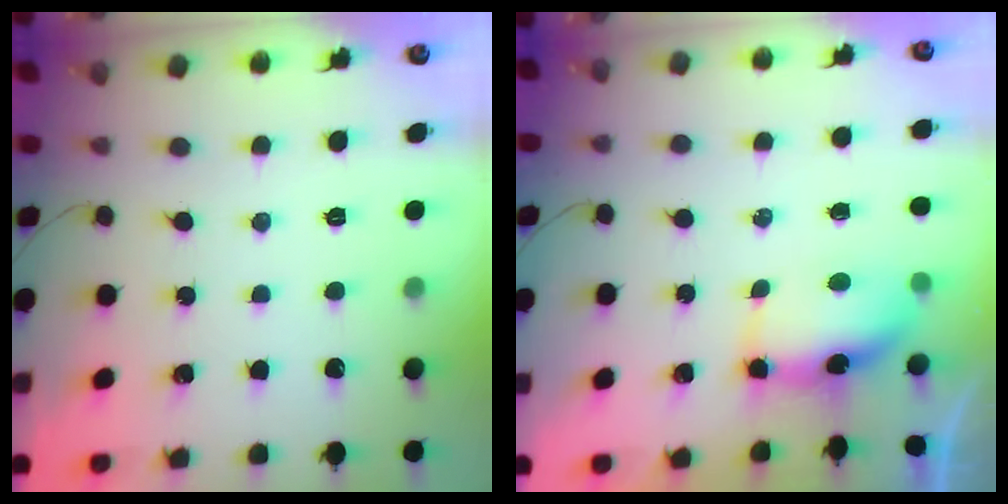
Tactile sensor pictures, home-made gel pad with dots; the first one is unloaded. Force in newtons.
{"total": 6.6, "press": 6.3, "slide": 2.0}